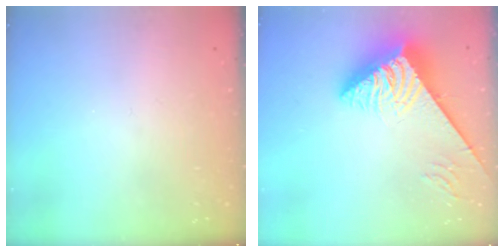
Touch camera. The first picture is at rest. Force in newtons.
{"total": 7.7, "press": 7.7, "slide": 1.0}